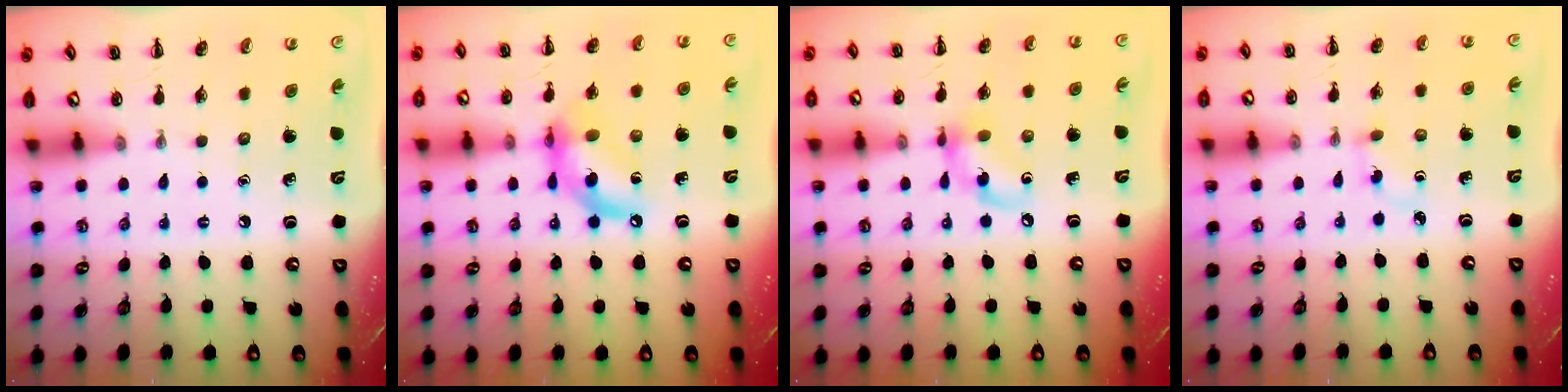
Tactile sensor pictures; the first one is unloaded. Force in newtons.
{"total": 13.0, "press": 12.7, "slide": 3.1}
{"total": 9.6, "press": 9.5, "slide": 1.6}
{"total": 2.4, "press": 2.2, "slide": 0.9}